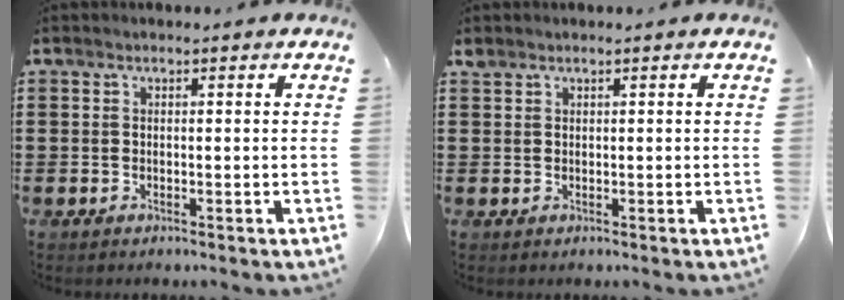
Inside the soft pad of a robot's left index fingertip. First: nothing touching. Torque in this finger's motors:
{"motor_torque": [-0.02, -0.01, -0.01, 0.00]}